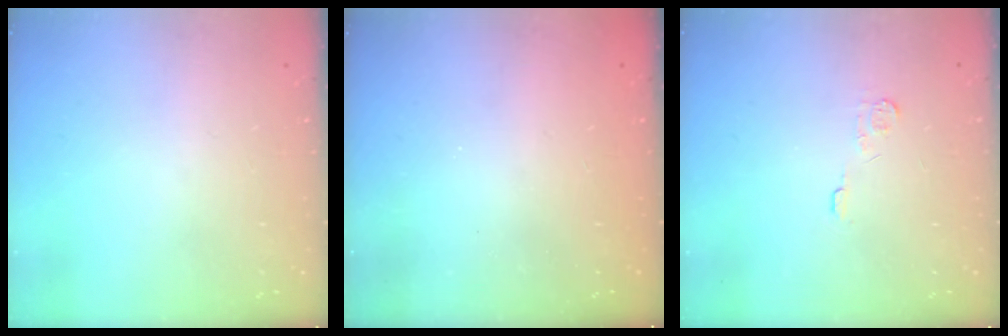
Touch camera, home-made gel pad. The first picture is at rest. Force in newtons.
{"total": 2.3, "press": 2.2, "slide": 0.8}
{"total": 5.0, "press": 4.9, "slide": 0.7}